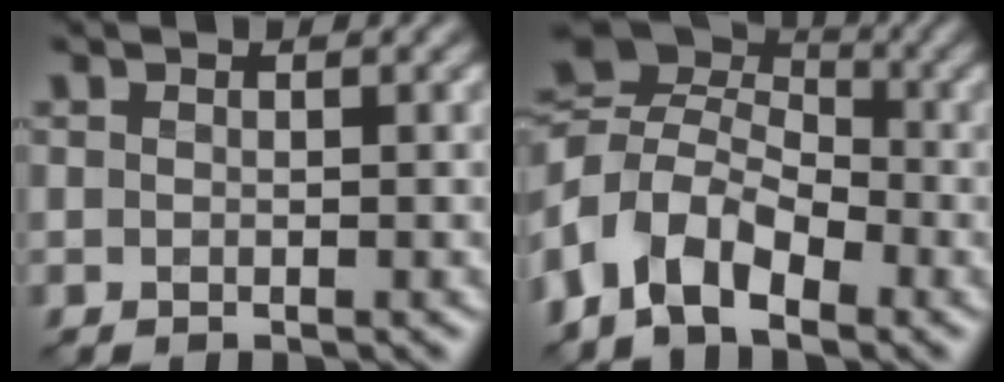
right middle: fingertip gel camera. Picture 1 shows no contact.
{"total": 9.7, "force": [-3.0, 6.6, 6.4], "torque": [-0.122, 0.003, -0.071]}